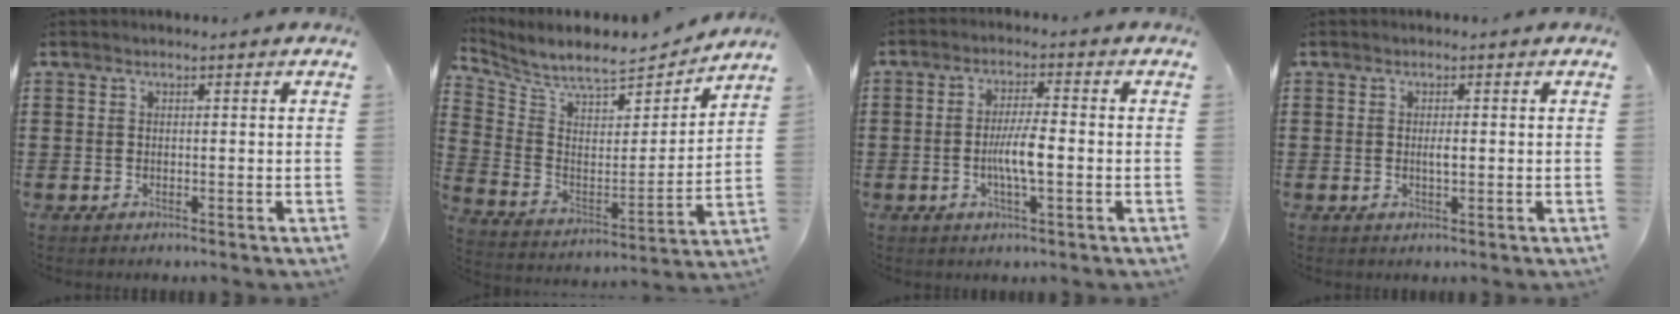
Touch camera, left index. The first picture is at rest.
{"total": 8.0, "force": [7.4, 1.4, 2.8], "torque": [-0.092, -0.053, 0.124]}
{"total": 5.5, "force": [-1.1, 1.0, 5.3], "torque": [-0.104, 0.001, -0.026]}
{"total": 1.3, "force": [0.0, 0.3, 1.3], "torque": [-0.025, -0.001, 0.001]}